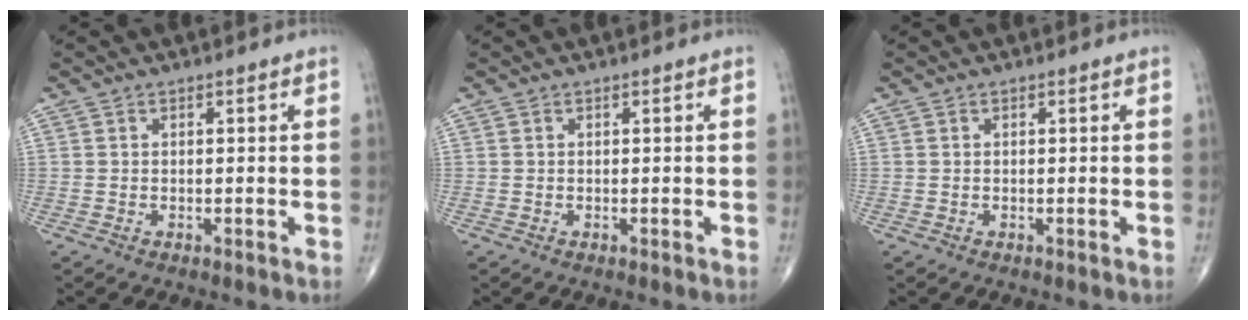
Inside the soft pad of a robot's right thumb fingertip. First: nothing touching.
{"total": 0.0}
{"total": 0.0}